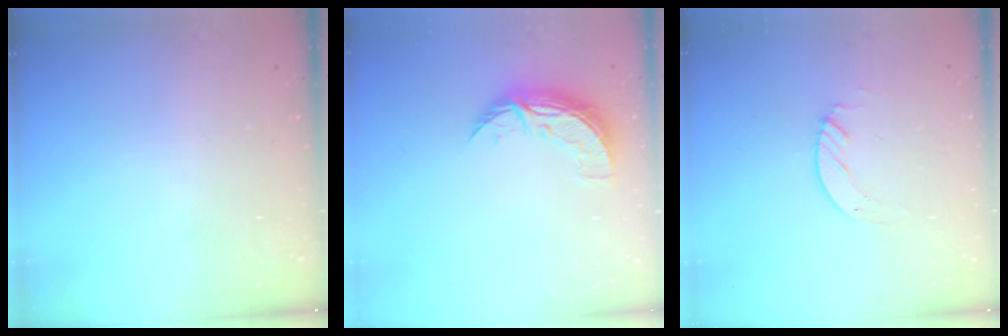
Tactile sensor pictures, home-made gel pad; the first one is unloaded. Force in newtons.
{"total": 8.6, "press": 8.6, "slide": 0.1}
{"total": 2.4, "press": 2.4, "slide": 0.2}